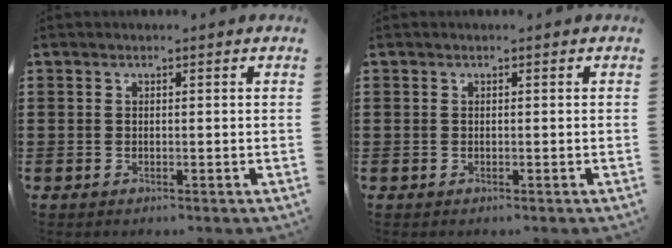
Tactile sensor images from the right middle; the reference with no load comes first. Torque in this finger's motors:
{"motor_torque": [0.00, 0.00, 0.00, -0.01]}